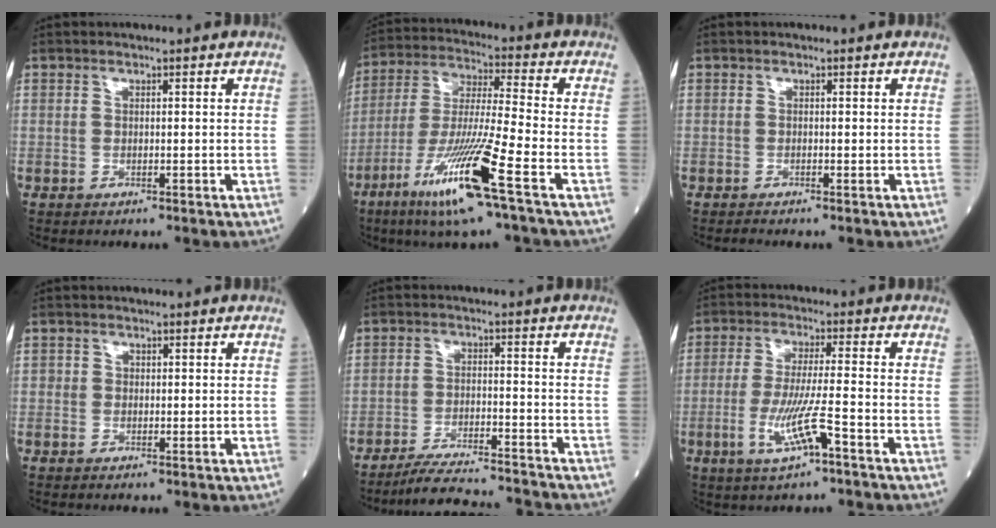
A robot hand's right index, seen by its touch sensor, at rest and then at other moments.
{"total": 15.4, "force": [-7.9, -0.6, 13.2], "torque": [-0.273, -0.034, -0.148]}
{"total": 0.6, "force": [-0.6, -0.1, 0.2], "torque": [-0.011, -0.004, -0.012]}
{"total": 0.8, "force": [0.1, 0.7, 0.2], "torque": [0.003, 0.003, 0.003]}
{"total": 10.9, "force": [-10.4, 0.2, 3.2], "torque": [-0.053, -0.006, -0.167]}
{"total": 7.9, "force": [-3.5, 0.1, 7.1], "torque": [-0.146, -0.012, -0.062]}